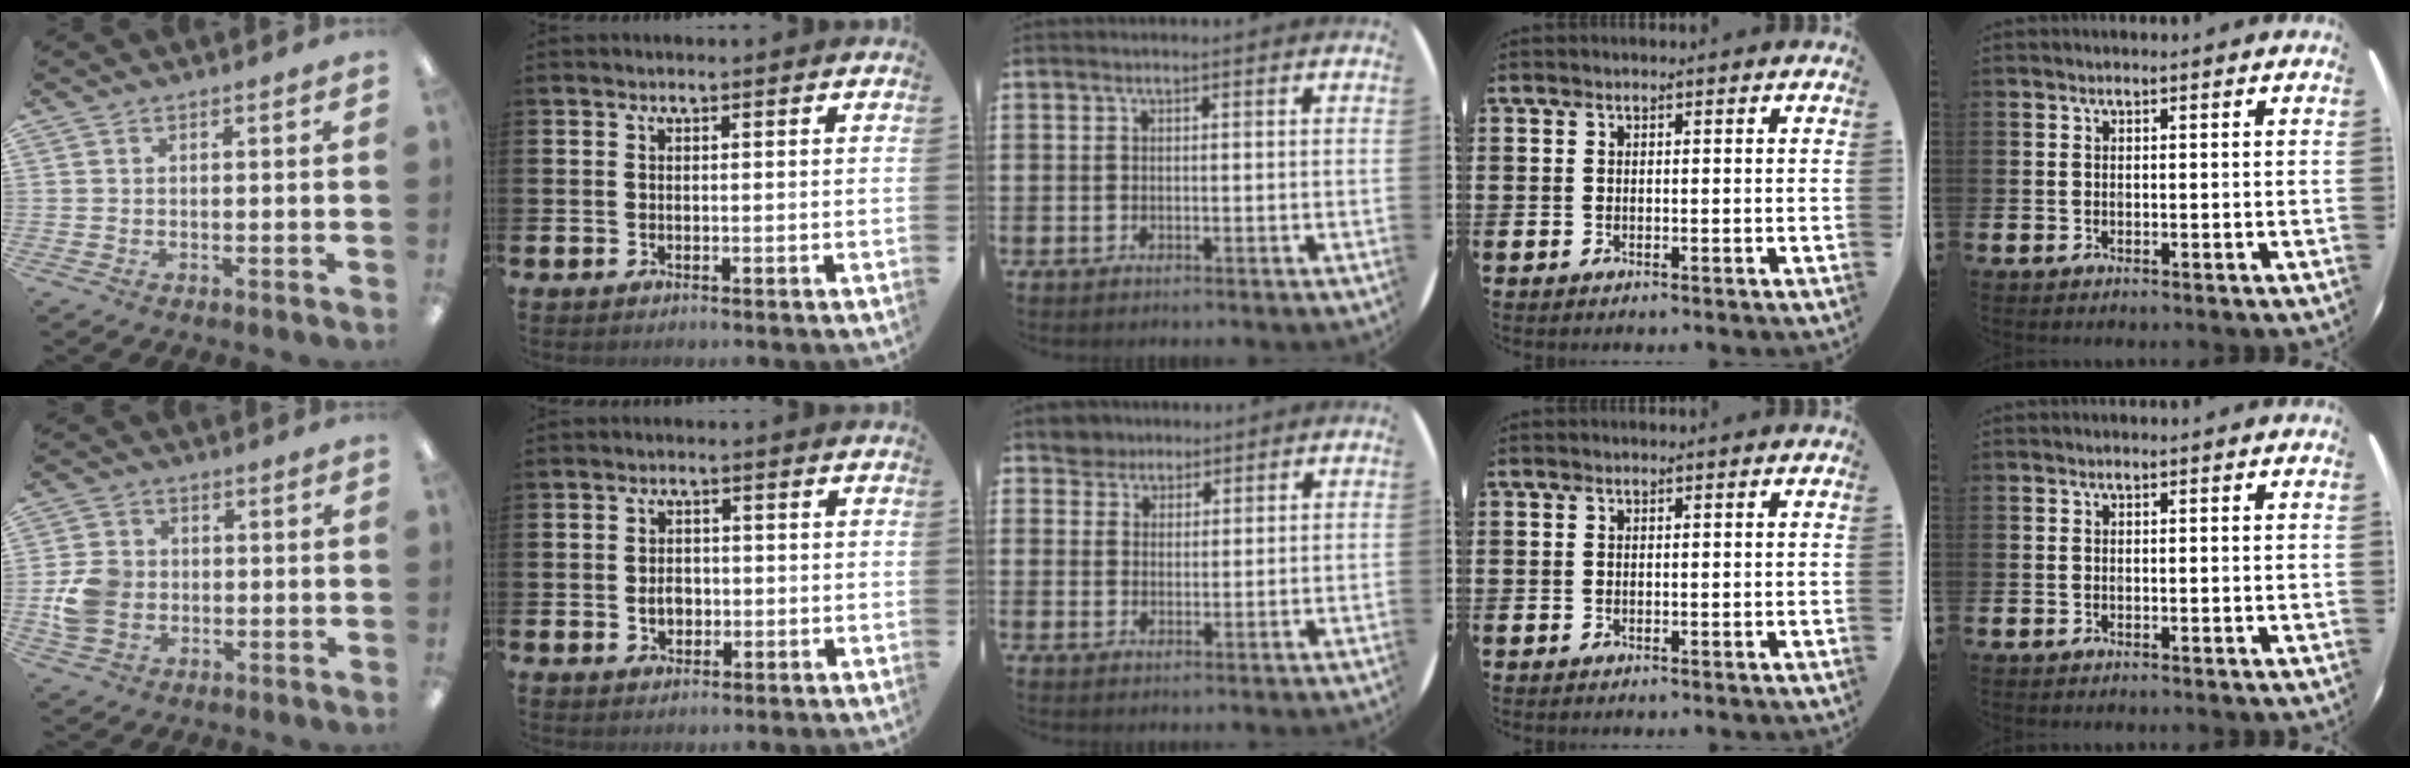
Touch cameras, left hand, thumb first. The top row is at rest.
{"thumb": {"total": 8.3, "force": [-0.9, 7.1, 4.3], "torque": [-0.083, 0.013, -0.014]}, "index": {"total": 2.6, "force": [-0.4, 2.0, 1.5], "torque": [-0.013, -0.002, -0.014]}, "middle": {"total": 3.2, "force": [2.7, 1.5, -0.5], "torque": [0.007, 0.000, 0.053]}}